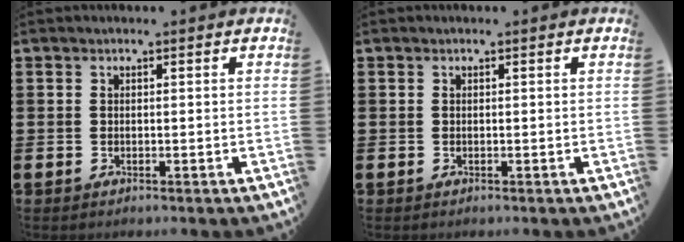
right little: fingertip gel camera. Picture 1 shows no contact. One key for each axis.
{"total": 0.0}